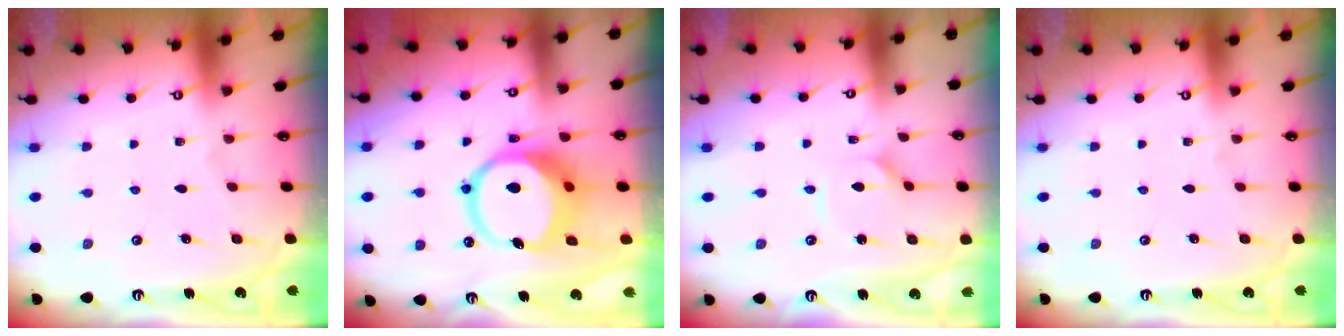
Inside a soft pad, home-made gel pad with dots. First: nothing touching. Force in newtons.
{"total": 14.6, "press": 14.4, "slide": 2.1}
{"total": 1.8, "press": 1.8, "slide": 0.3}
{"total": 0.0}